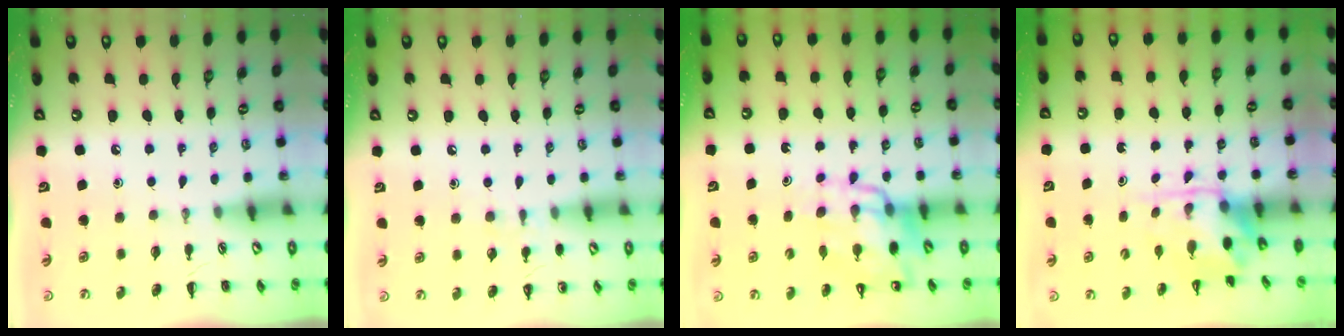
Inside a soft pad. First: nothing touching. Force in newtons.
{"total": 5.6, "press": 5.4, "slide": 1.6}
{"total": 14.5, "press": 13.9, "slide": 4.1}
{"total": 3.5, "press": 3.4, "slide": 0.8}